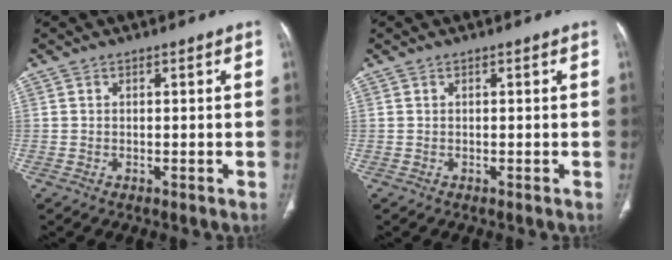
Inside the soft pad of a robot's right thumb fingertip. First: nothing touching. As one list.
[{"total": 0.0}]